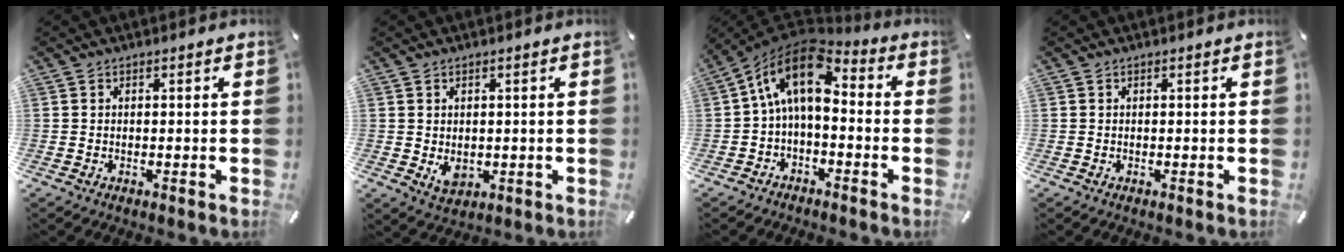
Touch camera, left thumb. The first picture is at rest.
{"total": 3.5, "force": [0.0, 2.9, 2.0], "torque": [-0.025, -0.005, 0.000]}
{"total": 13.4, "force": [2.4, 8.0, 10.5], "torque": [-0.201, -0.008, 0.038]}
{"total": 0.0}